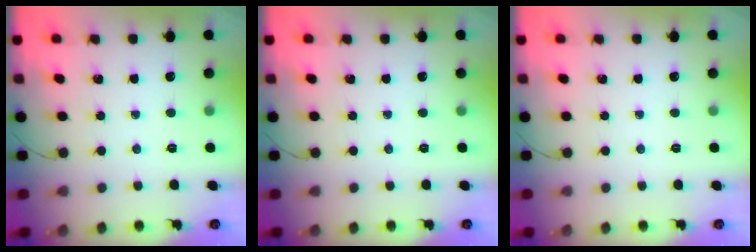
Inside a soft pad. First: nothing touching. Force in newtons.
{"total": 0.0}
{"total": 0.0}